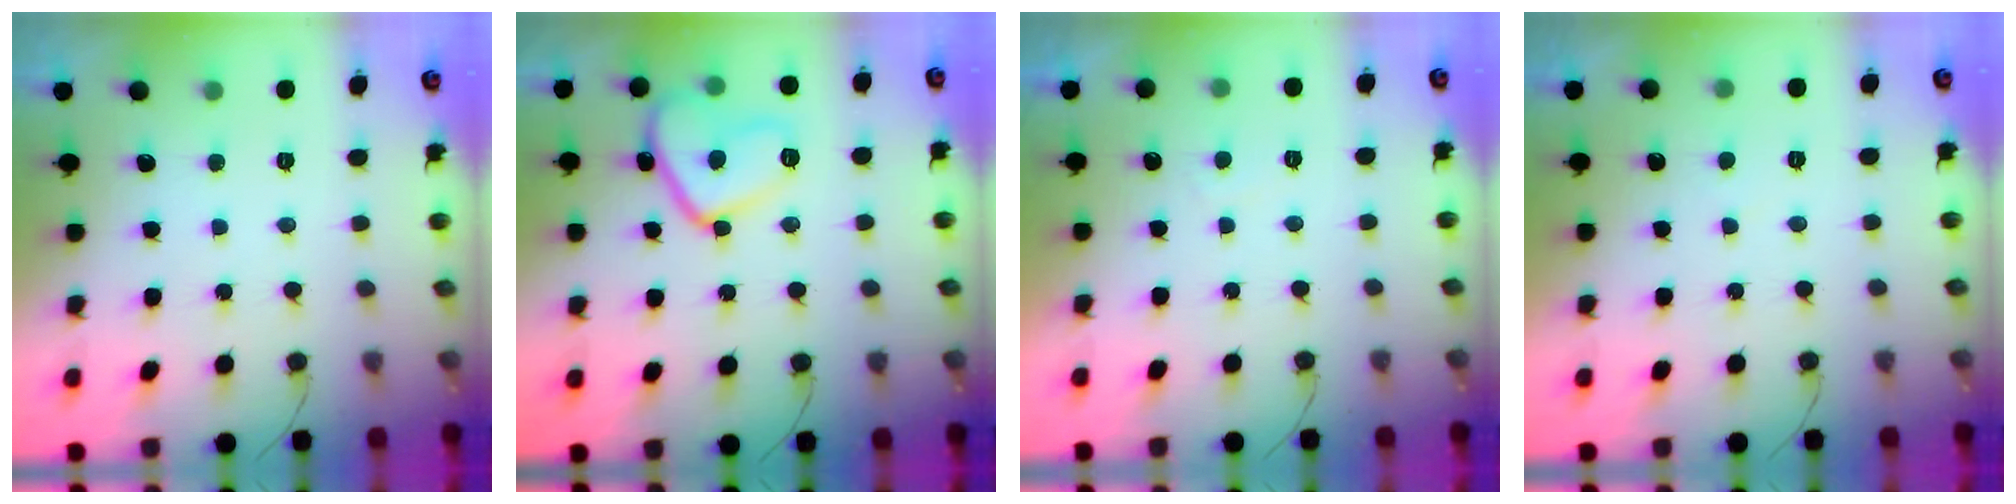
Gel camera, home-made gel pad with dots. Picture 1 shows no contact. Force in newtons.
{"total": 12.4, "press": 12.3, "slide": 1.1}
{"total": 0.9, "press": 0.8, "slide": 0.4}
{"total": 1.3, "press": 1.3, "slide": 0.4}